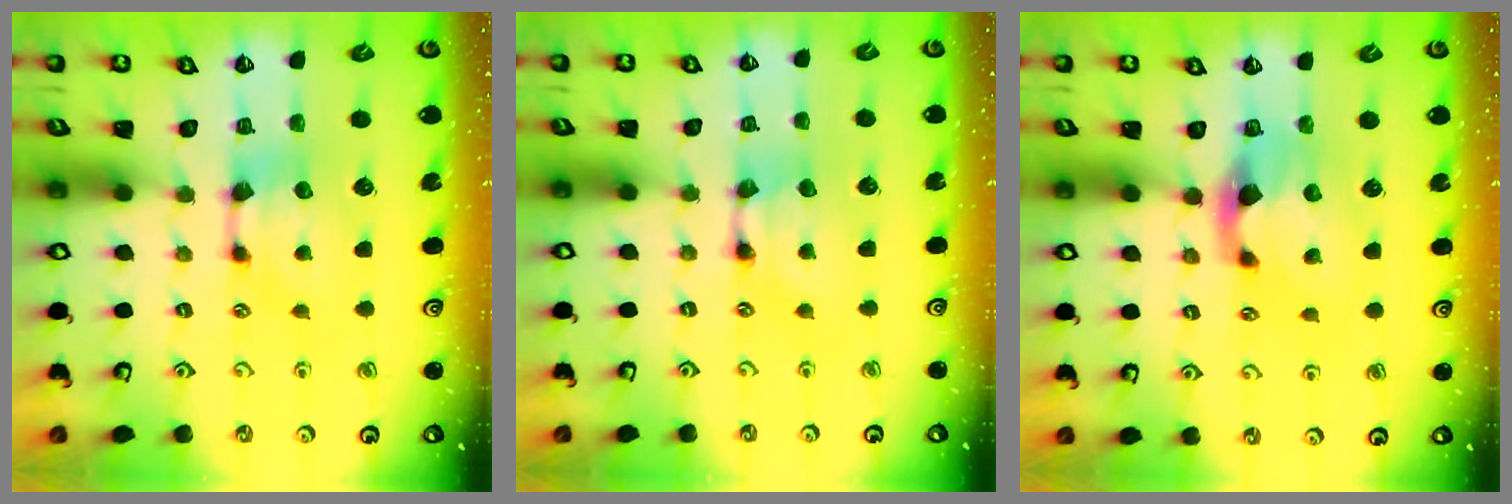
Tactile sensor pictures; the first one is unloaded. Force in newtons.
{"total": 1.8, "press": 1.8, "slide": 0.1}
{"total": 2.2, "press": 1.9, "slide": 1.2}